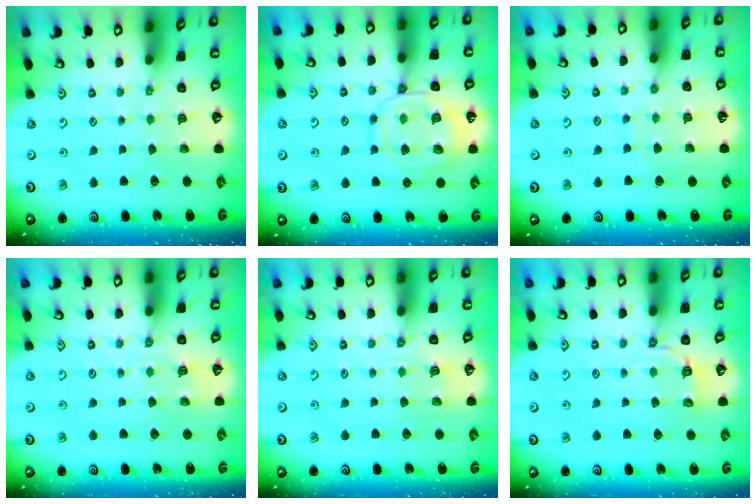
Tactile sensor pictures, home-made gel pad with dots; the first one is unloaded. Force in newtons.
{"total": 11.8, "press": 11.7, "slide": 1.2}
{"total": 7.0, "press": 7.0, "slide": 0.6}
{"total": 2.8, "press": 2.5, "slide": 1.3}
{"total": 2.8, "press": 2.5, "slide": 1.3}
{"total": 3.7, "press": 3.1, "slide": 2.0}